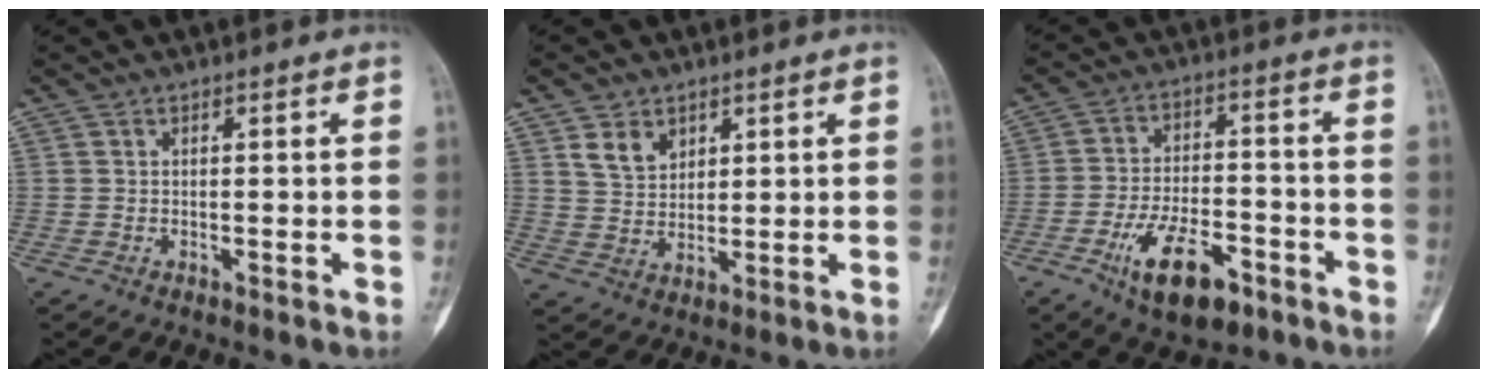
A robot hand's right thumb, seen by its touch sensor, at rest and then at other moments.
{"total": 5.1, "force": [3.2, 3.9, 0.7], "torque": [0.001, -0.016, 0.064]}
{"total": 13.0, "force": [-6.7, 6.1, 9.2], "torque": [-0.146, 0.029, -0.106]}